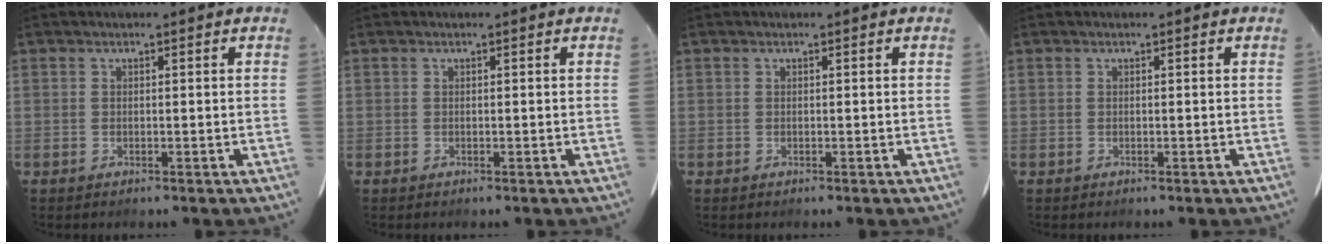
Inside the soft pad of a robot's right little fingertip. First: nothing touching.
{"total": 0.0}
{"total": 0.0}
{"total": 0.0}